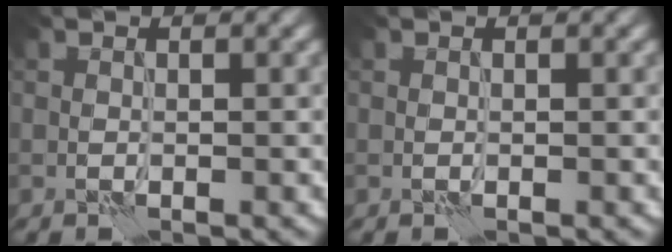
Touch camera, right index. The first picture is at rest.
{"total": 0.0}